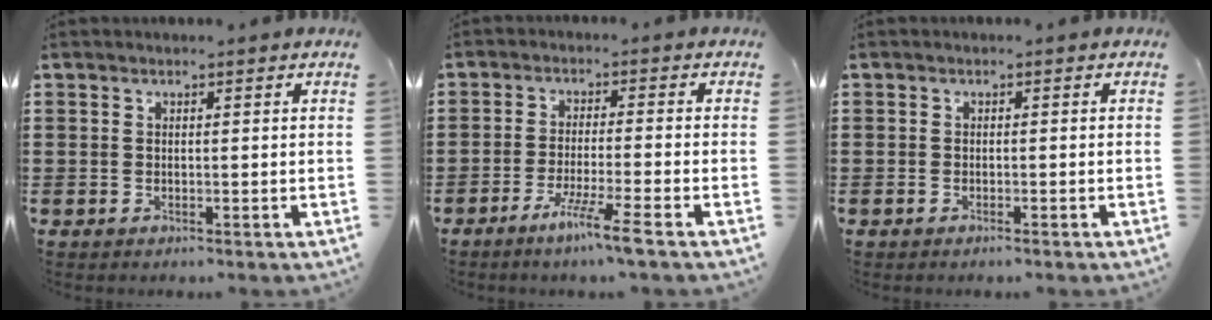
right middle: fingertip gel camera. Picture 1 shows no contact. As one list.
[{"total": 5.7, "force": [-4.1, -0.6, 3.9], "torque": [-0.073, -0.013, -0.076]}, {"total": 0.6, "force": [-0.4, 0.1, 0.4], "torque": [-0.008, -0.002, -0.007]}]